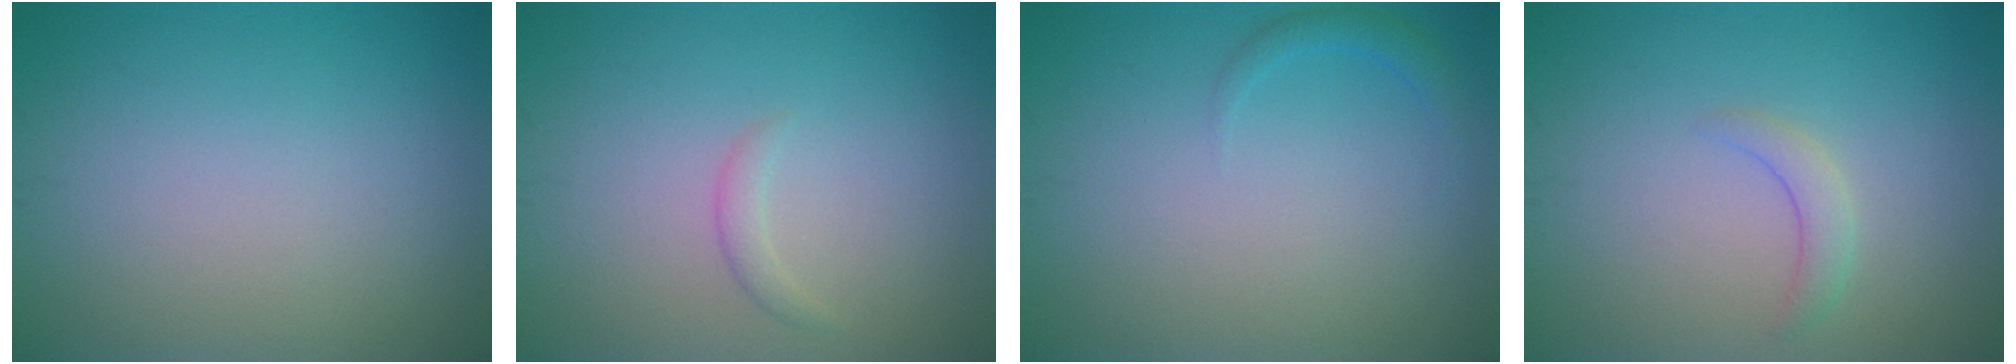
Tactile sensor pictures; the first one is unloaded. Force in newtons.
{"total": 1.0, "press": 1.0, "slide": 0.1}
{"total": 1.2, "press": 1.1, "slide": 0.2}
{"total": 1.5, "press": 1.5, "slide": 0.3}